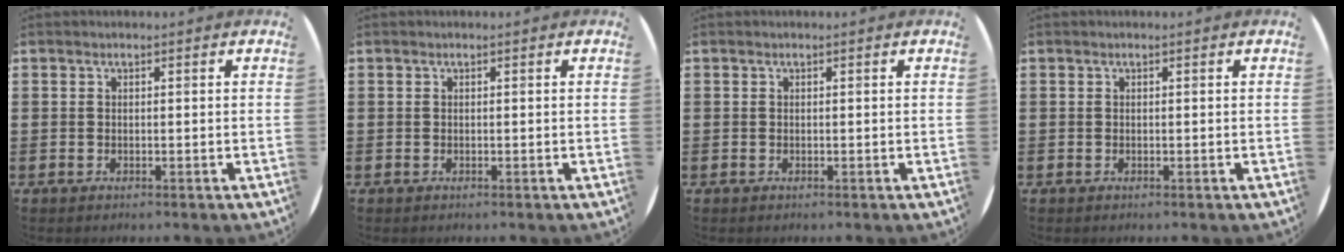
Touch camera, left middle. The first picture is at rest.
{"total": 0.0}
{"total": 0.0}
{"total": 0.0}